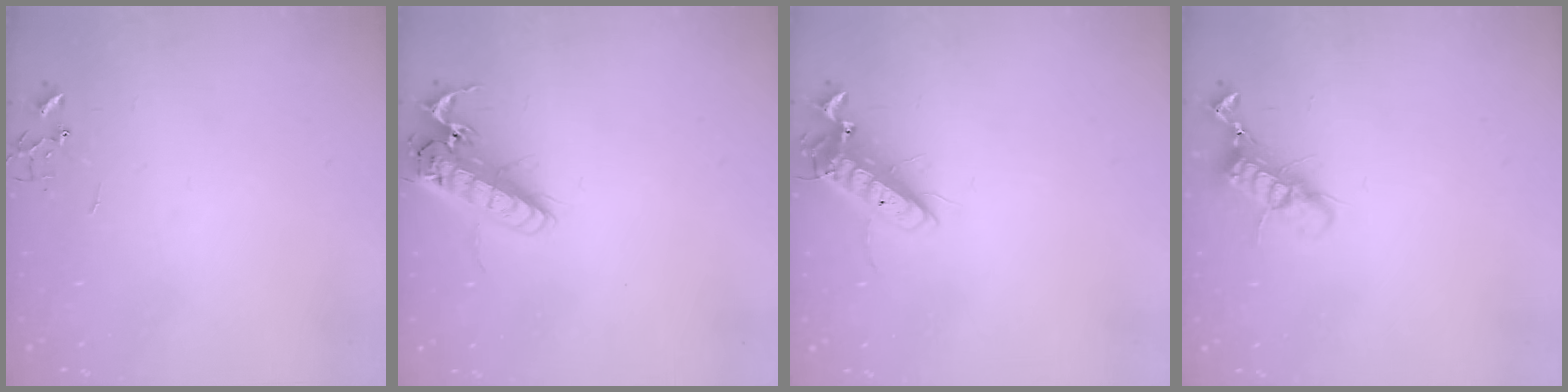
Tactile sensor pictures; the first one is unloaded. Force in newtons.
{"total": 17.4, "press": 17.1, "slide": 3.3}
{"total": 12.9, "press": 12.7, "slide": 2.1}
{"total": 11.9, "press": 11.9, "slide": 0.8}